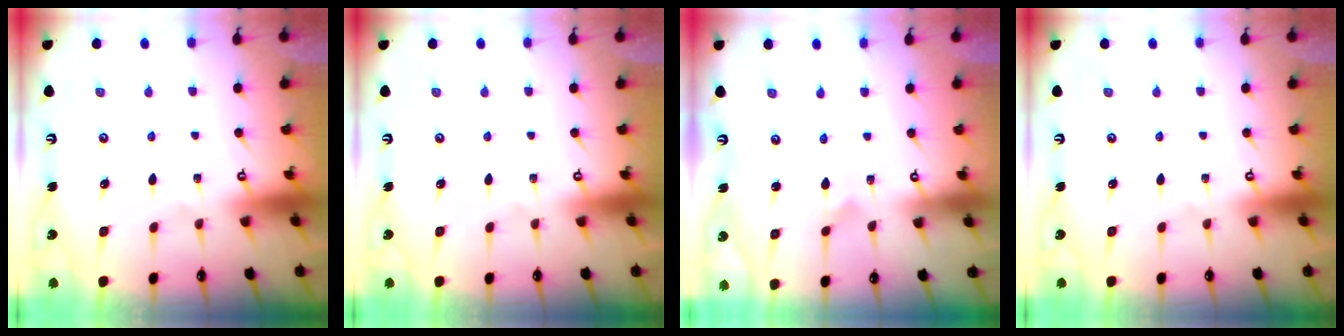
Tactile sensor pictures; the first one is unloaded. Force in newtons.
{"total": 0.0}
{"total": 2.2, "press": 2.2, "slide": 0.2}
{"total": 0.0}